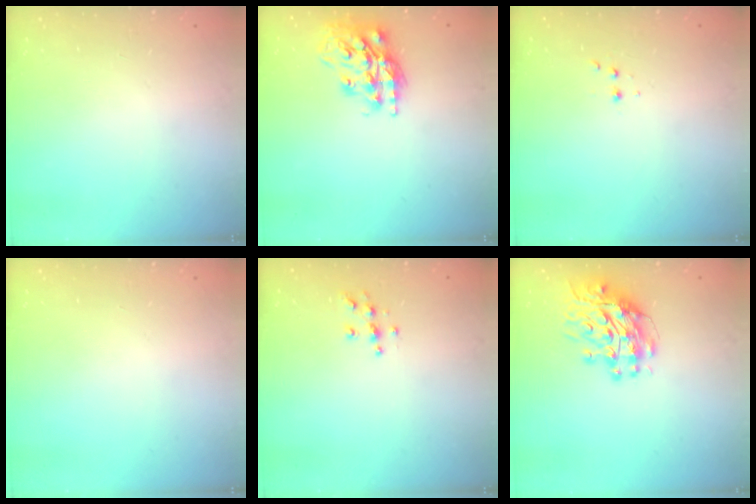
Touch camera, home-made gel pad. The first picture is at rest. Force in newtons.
{"total": 16.6, "press": 16.5, "slide": 1.1}
{"total": 2.5, "press": 2.4, "slide": 0.5}
{"total": 0.0}
{"total": 5.4, "press": 5.4, "slide": 0.1}
{"total": 11.7, "press": 11.6, "slide": 1.2}